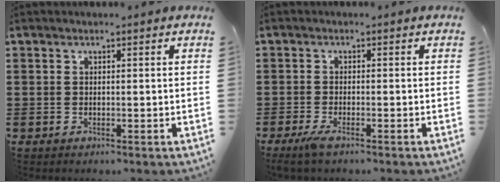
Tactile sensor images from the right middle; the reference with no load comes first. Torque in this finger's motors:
{"motor_torque": [-0.07, 0.35, 0.08, 0.02]}